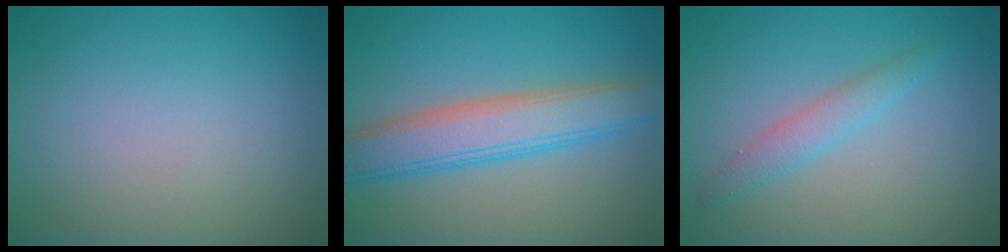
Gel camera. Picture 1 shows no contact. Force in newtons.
{"total": 5.9, "press": 5.9, "slide": 0.4}
{"total": 2.9, "press": 2.9, "slide": 0.4}